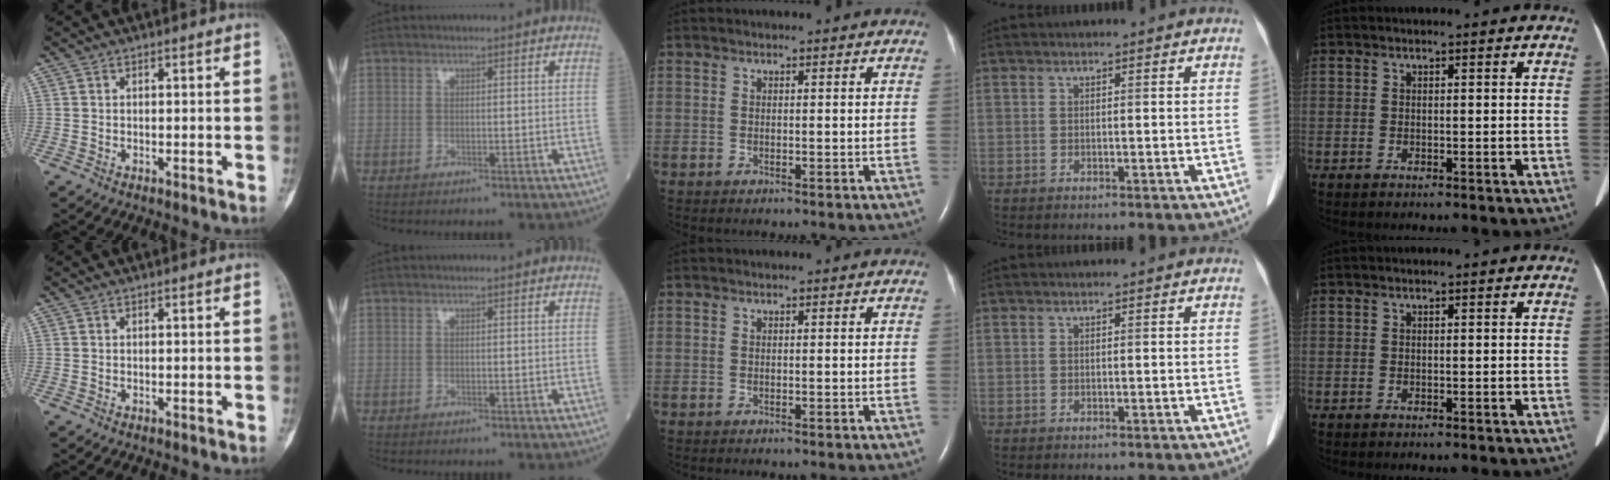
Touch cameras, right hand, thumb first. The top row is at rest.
{}